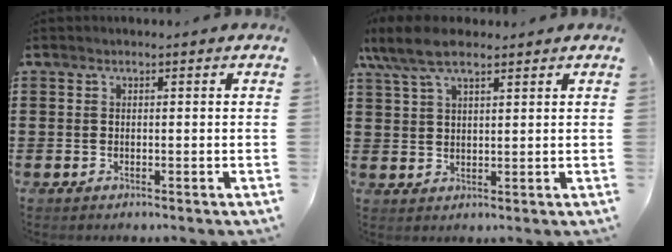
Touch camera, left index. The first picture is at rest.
{"total": 7.2, "force": [5.1, 2.4, 4.5], "torque": [-0.106, -0.004, 0.093]}